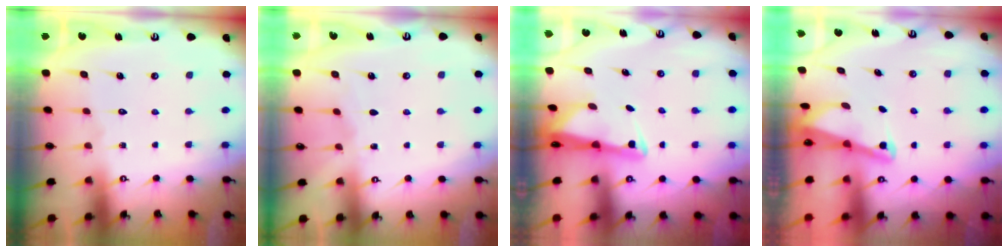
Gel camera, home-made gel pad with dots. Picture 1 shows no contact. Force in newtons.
{"total": 2.9, "press": 2.8, "slide": 0.4}
{"total": 2.6, "press": 2.6, "slide": 0.5}
{"total": 2.1, "press": 2.1, "slide": 0.4}